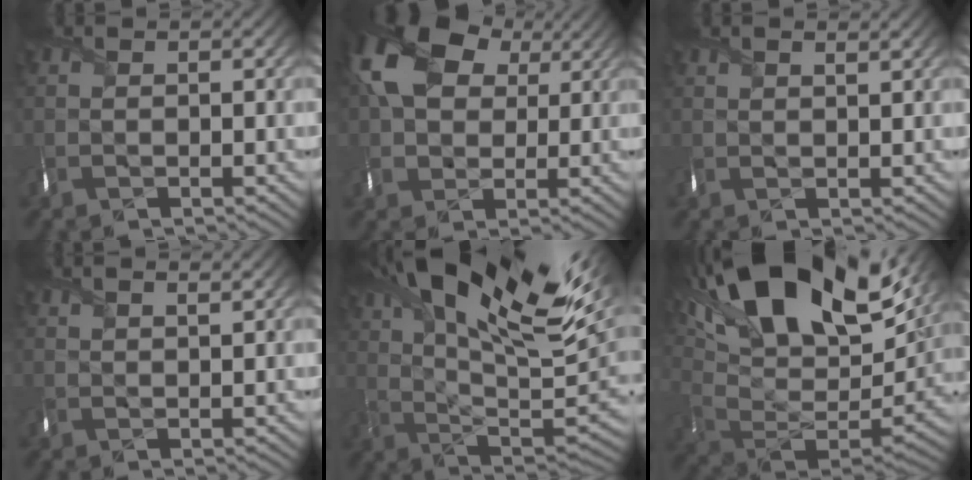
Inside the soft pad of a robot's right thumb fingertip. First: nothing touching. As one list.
[{"total": 13.2, "force": [4.7, 9.1, 8.3], "torque": [-0.187, 0.021, 0.082]}, {"total": 2.1, "force": [1.6, 0.4, 1.3], "torque": [-0.028, 0.007, 0.030]}, {"total": 2.9, "force": [2.2, 0.6, 1.7], "torque": [-0.036, 0.007, 0.040]}, {"total": 21.5, "force": [11.1, 8.3, 16.4], "torque": [-0.282, 0.052, 0.161]}, {"total": 22.3, "force": [11.4, 11.0, 15.7], "torque": [-0.293, 0.029, 0.202]}]